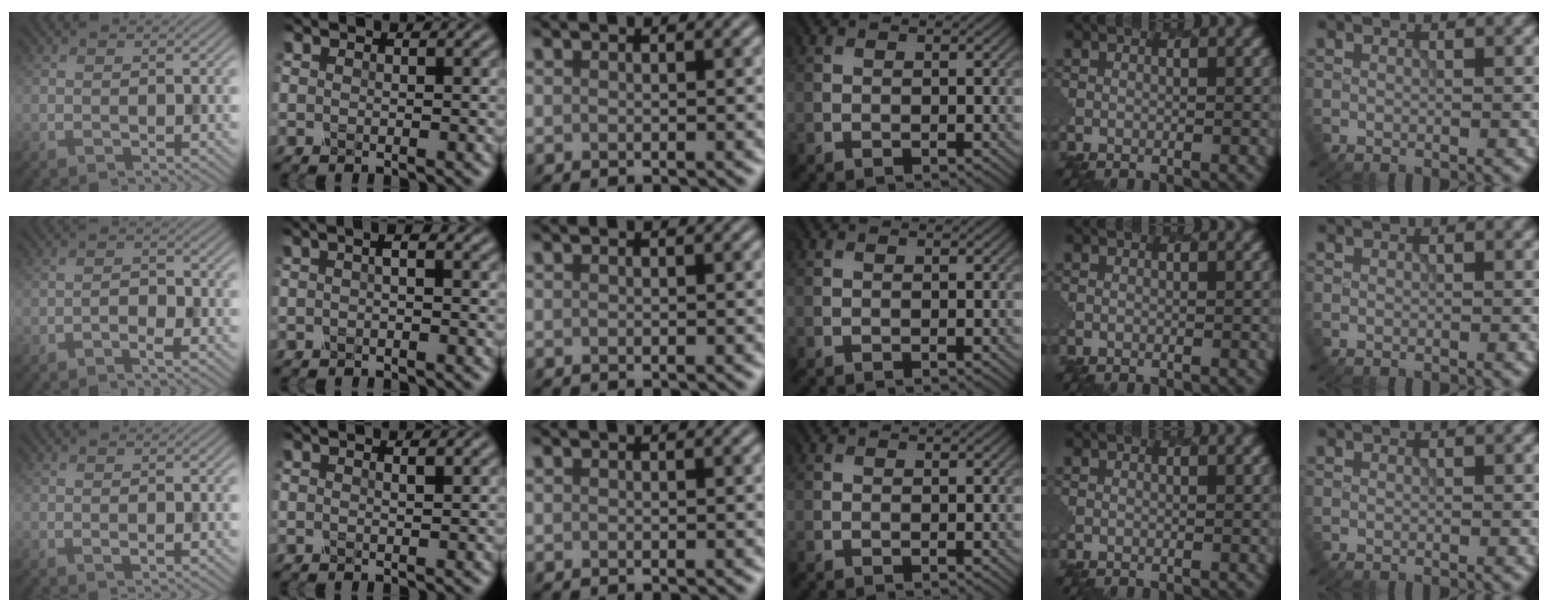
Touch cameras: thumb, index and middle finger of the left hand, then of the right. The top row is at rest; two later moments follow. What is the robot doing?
{"motion": "dispense", "object": "pipette"}